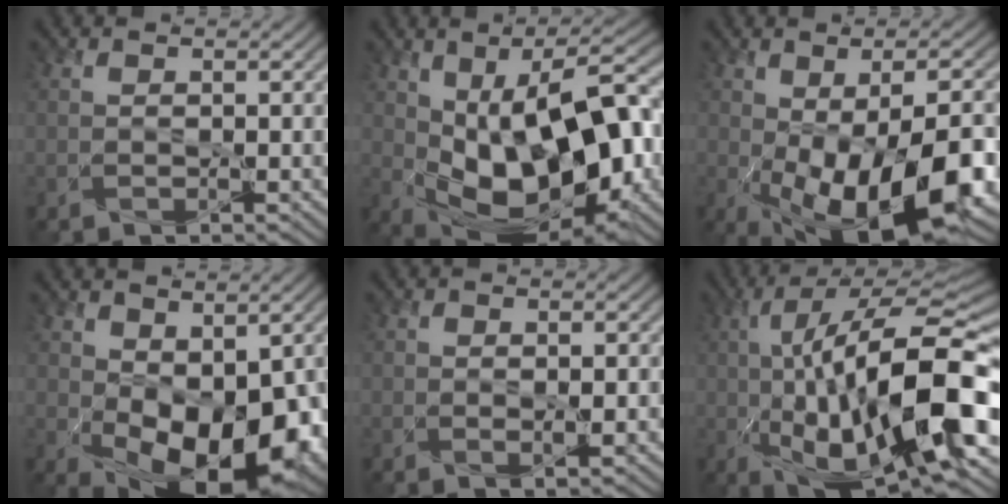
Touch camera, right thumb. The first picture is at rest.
{"total": 17.5, "force": [-1.4, 10.1, 14.2], "torque": [-0.210, -0.018, -0.015]}
{"total": 16.8, "force": [-5.2, 8.1, 13.8], "torque": [-0.217, -0.044, -0.061]}
{"total": 11.6, "force": [-1.7, 7.1, 9.0], "torque": [-0.141, -0.042, -0.012]}
{"total": 2.2, "force": [-1.0, 1.0, 1.7], "torque": [-0.027, -0.010, -0.013]}
{"total": 19.7, "force": [-3.6, 7.8, 17.7], "torque": [-0.283, 0.005, -0.068]}